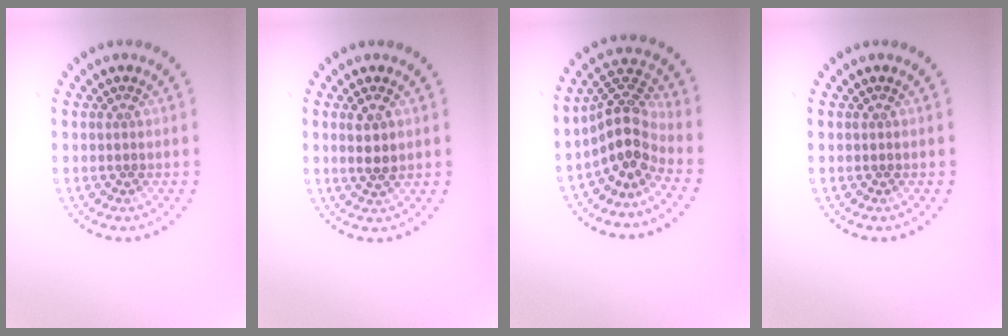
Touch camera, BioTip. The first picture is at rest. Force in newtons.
{"total": 2.0, "press": 2.0, "slide": 0.6}
{"total": 4.3, "press": 3.1, "slide": 3.0}
{"total": 0.0}